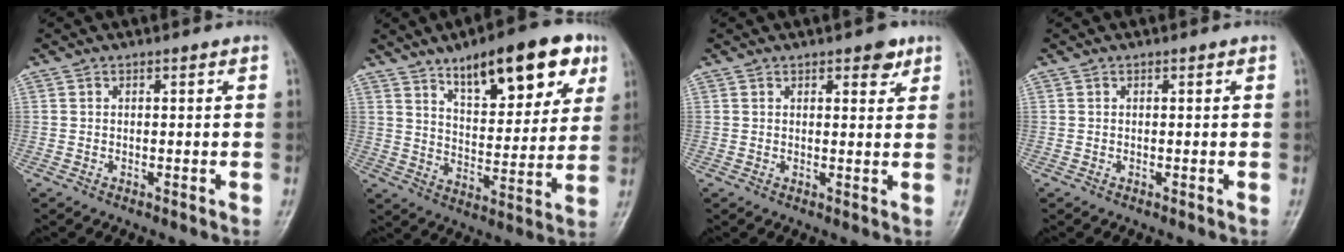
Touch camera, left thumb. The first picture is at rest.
{"total": 18.9, "force": [10.6, 7.6, 13.6], "torque": [-0.149, -0.038, 0.160]}
{"total": 3.6, "force": [2.2, 1.6, 2.3], "torque": [-0.014, -0.009, 0.026]}
{"total": 0.0}